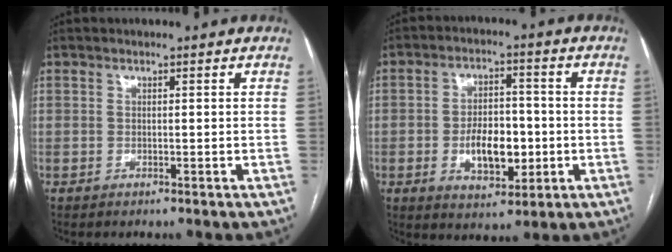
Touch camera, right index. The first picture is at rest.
{"total": 8.8, "force": [-1.6, 4.7, 7.3], "torque": [-0.125, 0.009, -0.018]}